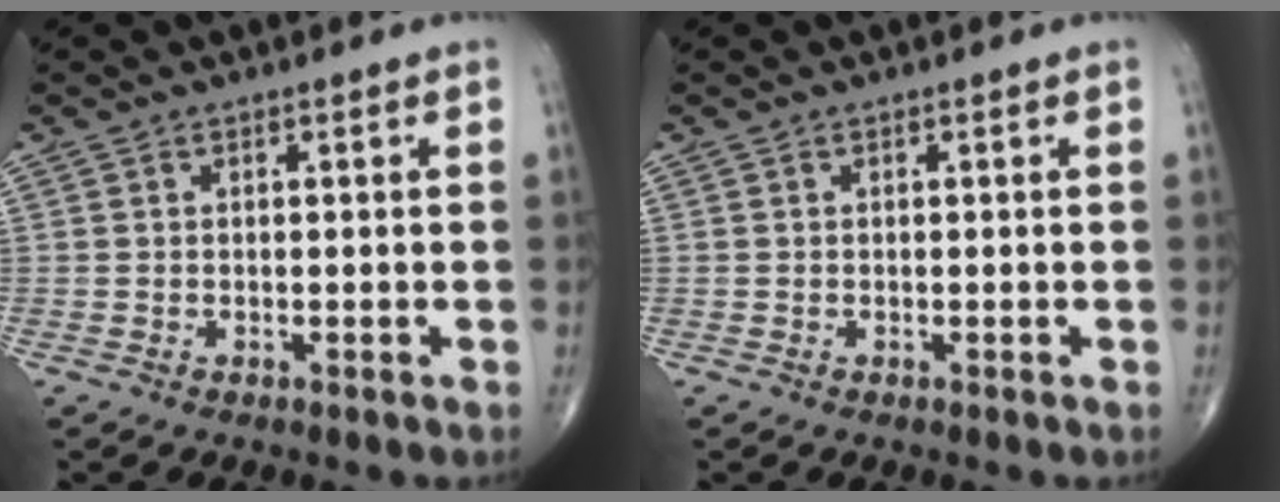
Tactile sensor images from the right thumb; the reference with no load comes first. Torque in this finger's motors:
{"motor_torque": [-0.01, 0.00, 0.03, -0.02, 0.01]}